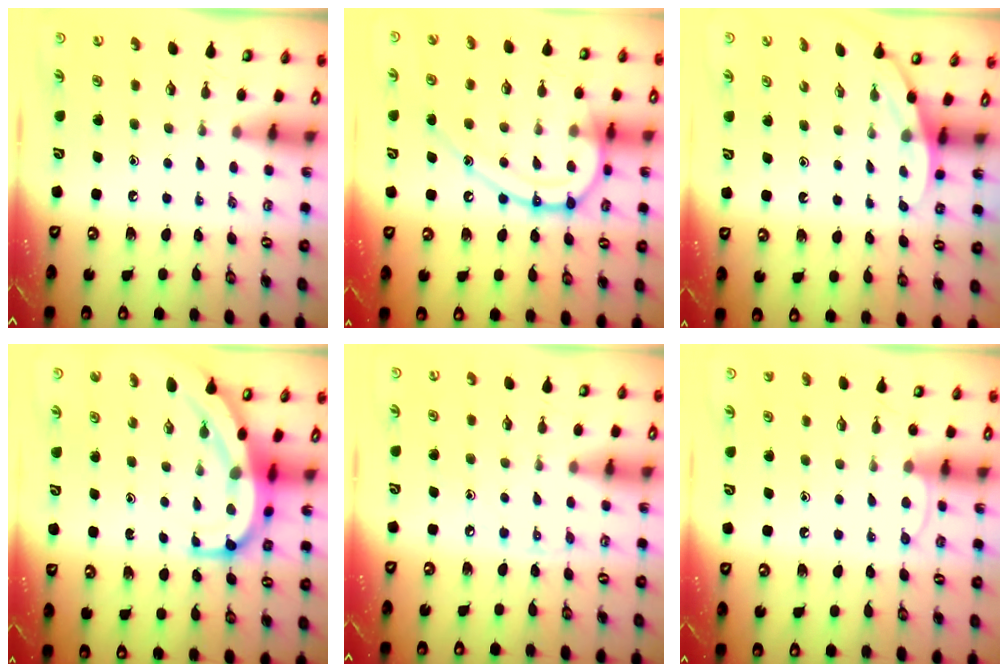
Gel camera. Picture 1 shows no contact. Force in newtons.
{"total": 16.7, "press": 16.6, "slide": 1.6}
{"total": 2.8, "press": 2.8, "slide": 0.1}
{"total": 10.9, "press": 10.8, "slide": 1.1}
{"total": 5.1, "press": 5.1, "slide": 0.7}
{"total": 7.3, "press": 7.2, "slide": 0.7}